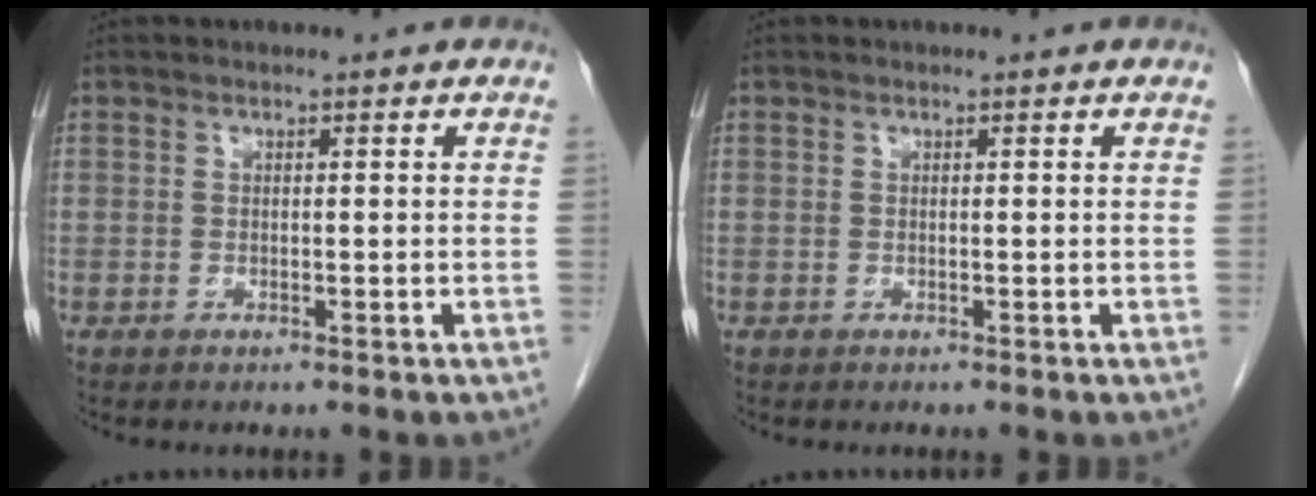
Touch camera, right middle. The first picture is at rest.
{"total": 0.0}